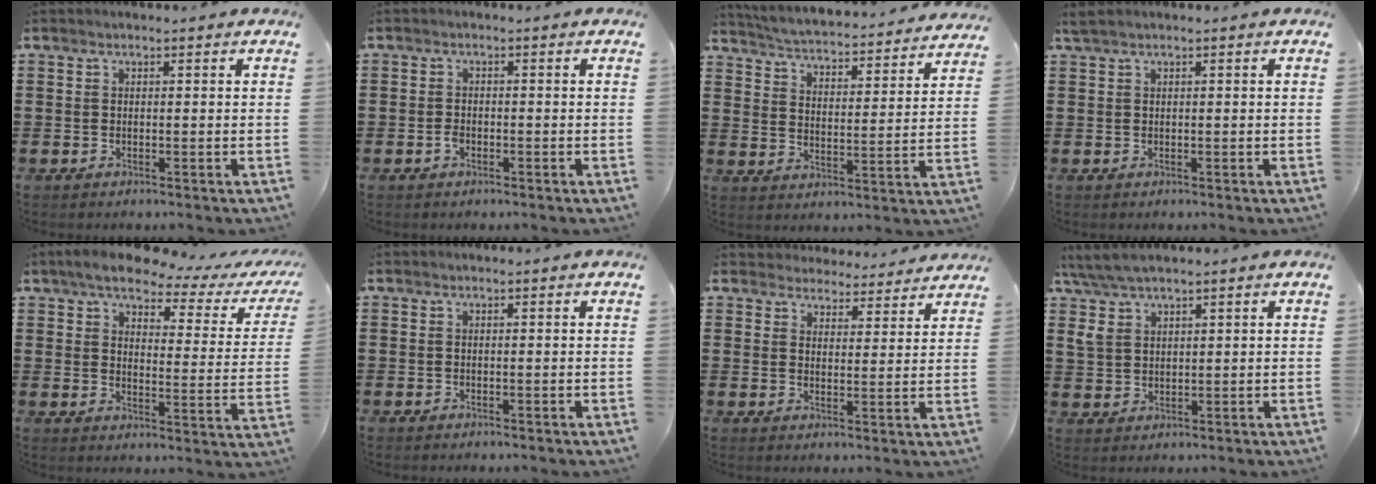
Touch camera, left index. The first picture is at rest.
{"total": 1.4, "force": [-0.7, 0.7, 0.9], "torque": [-0.018, -0.002, -0.014]}
{"total": 3.4, "force": [3.4, -0.4, 0.4], "torque": [-0.030, -0.035, 0.048]}
{"total": 0.9, "force": [0.5, 0.1, 0.7], "torque": [-0.015, -0.001, 0.011]}
{"total": 5.7, "force": [4.5, 1.3, 3.1], "torque": [-0.070, -0.024, 0.070]}
{"total": 0.0}
{"total": 4.3, "force": [4.2, 0.6, 0.0], "torque": [-0.019, -0.022, 0.075]}
{"total": 5.3, "force": [4.0, 2.2, 2.7], "torque": [-0.066, 0.004, 0.075]}